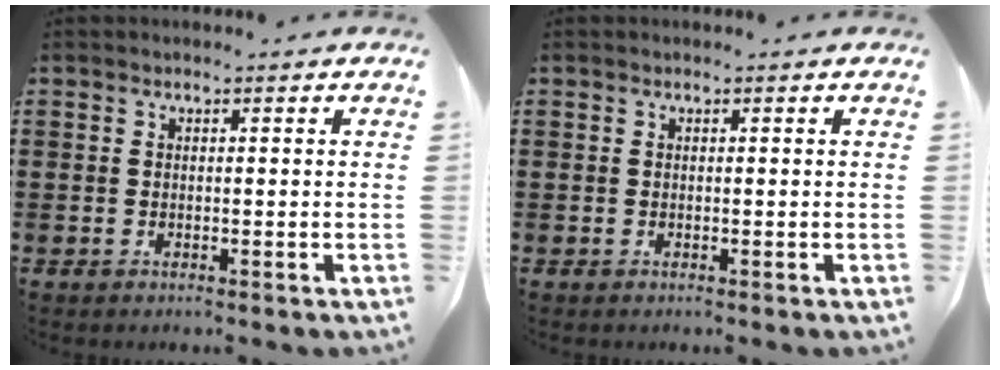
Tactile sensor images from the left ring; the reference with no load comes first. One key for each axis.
{"total": 0.0}